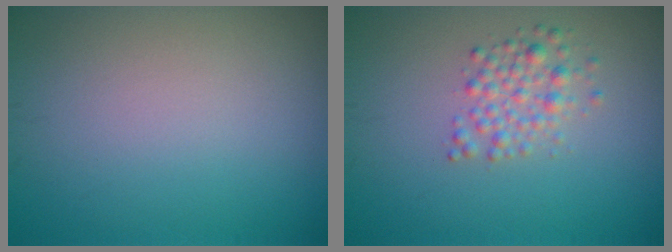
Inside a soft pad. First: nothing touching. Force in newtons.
{"total": 2.3, "press": 2.3, "slide": 0.0}